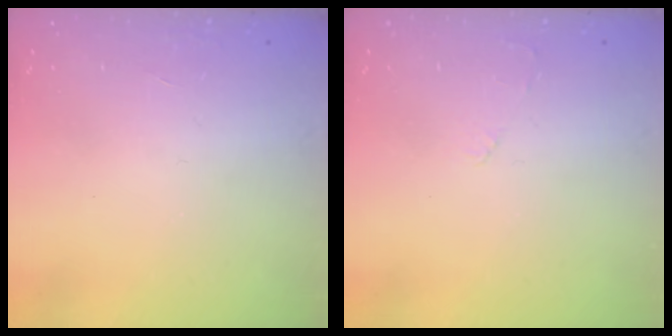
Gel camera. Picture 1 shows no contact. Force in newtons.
{"total": 2.4, "press": 2.4, "slide": 0.4}